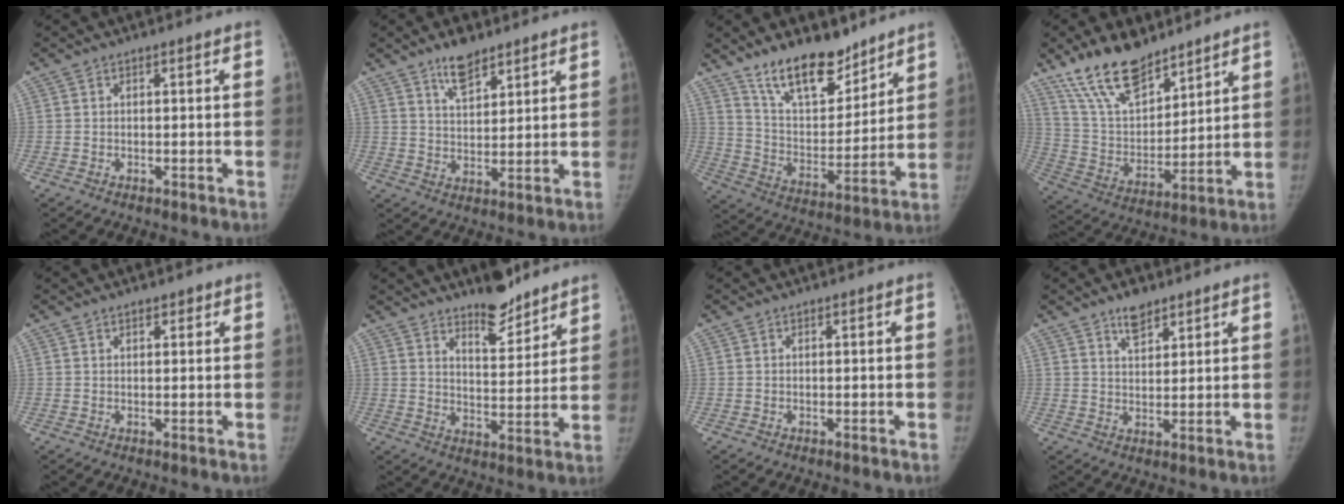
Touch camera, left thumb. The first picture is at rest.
{"total": 7.0, "force": [5.2, 2.8, 3.8], "torque": [-0.044, -0.036, 0.091]}
{"total": 16.2, "force": [12.3, 6.7, 8.0], "torque": [-0.086, -0.084, 0.220]}
{"total": 16.8, "force": [12.7, 7.0, 8.5], "torque": [-0.118, -0.063, 0.242]}
{"total": 1.6, "force": [1.2, 0.9, 0.7], "torque": [0.000, -0.006, 0.013]}
{"total": 9.6, "force": [7.8, 3.1, 4.7], "torque": [-0.047, -0.062, 0.127]}
{"total": 0.0}
{"total": 5.0, "force": [3.7, 2.3, 2.5], "torque": [-0.025, -0.025, 0.064]}